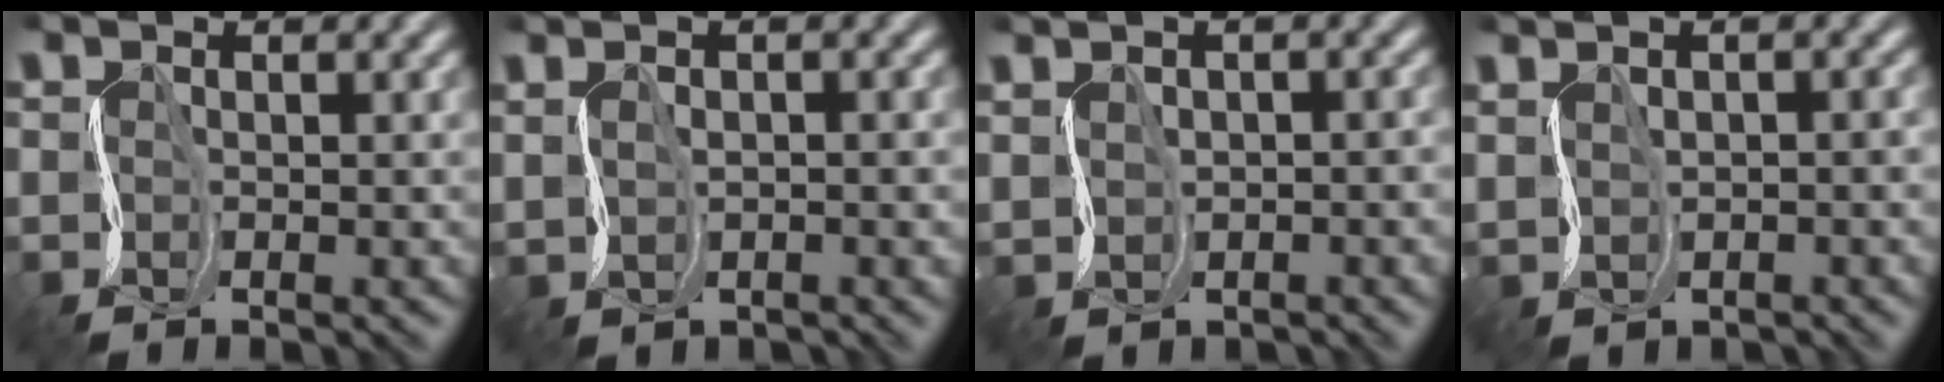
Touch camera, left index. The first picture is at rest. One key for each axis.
{"total": 0.6, "fx": -0.3, "fy": -0.6, "fz": 0.0, "tx": -0.012, "ty": -0.010, "tz": 0.009}
{"total": 0.6, "fx": -0.5, "fy": -0.3, "fz": -0.2, "tx": -0.003, "ty": -0.011, "tz": 0.001}
{"total": 0.8, "fx": -0.3, "fy": -0.7, "fz": -0.3, "tx": -0.003, "ty": -0.010, "tz": 0.004}